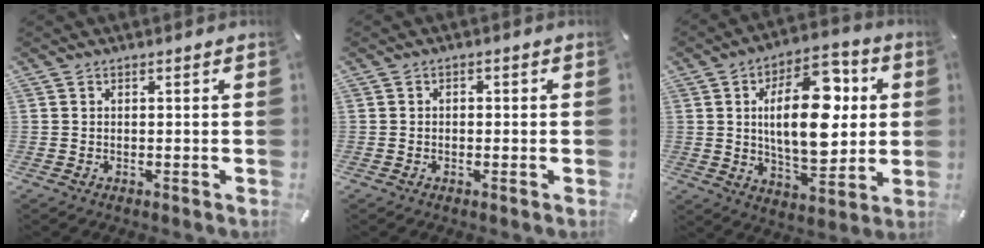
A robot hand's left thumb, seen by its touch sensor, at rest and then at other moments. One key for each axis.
{"total": 1.2, "fx": -0.4, "fy": 0.9, "fz": 0.6, "tx": -0.012, "ty": 0.005, "tz": -0.011}
{"total": 19.8, "fx": 3.6, "fy": 10.3, "fz": 16.5, "tx": -0.263, "ty": -0.006, "tz": 0.054}